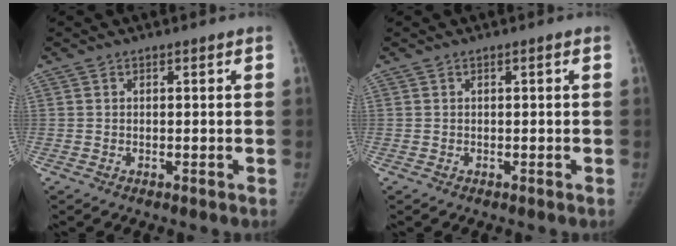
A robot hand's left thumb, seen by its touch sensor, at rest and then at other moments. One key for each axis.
{"total": 0.0}